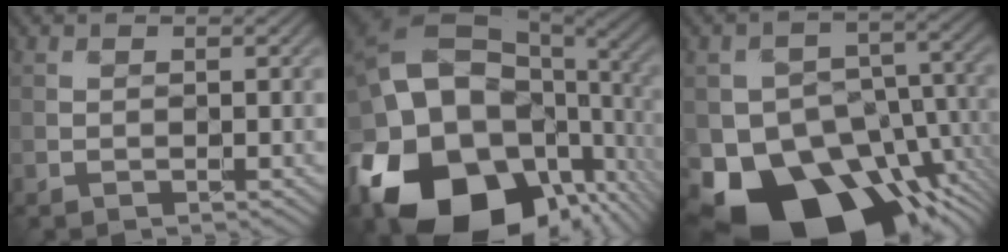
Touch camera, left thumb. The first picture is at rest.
{"total": 22.6, "force": [-6.6, 16.0, 14.5], "torque": [-0.312, -0.041, -0.087]}
{"total": 19.0, "force": [-10.6, 12.2, 9.9], "torque": [-0.172, -0.040, -0.149]}